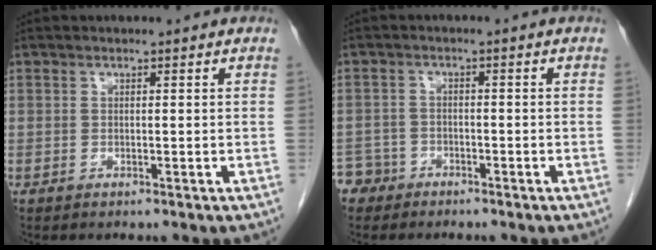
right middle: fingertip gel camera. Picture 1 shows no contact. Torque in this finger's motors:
{"motor_torque": [0.34, -0.31, 0.03, -0.02]}